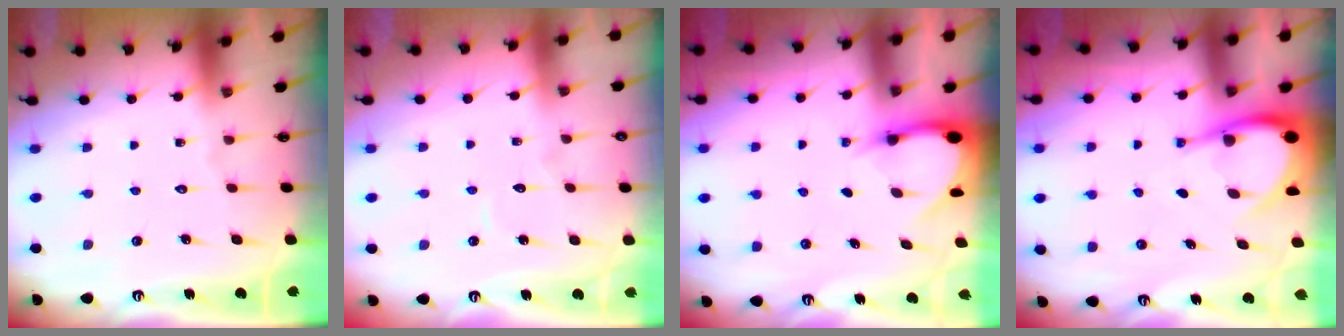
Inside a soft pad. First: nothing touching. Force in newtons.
{"total": 3.0, "press": 3.0, "slide": 0.3}
{"total": 3.8, "press": 3.7, "slide": 0.5}
{"total": 5.6, "press": 5.6, "slide": 0.5}